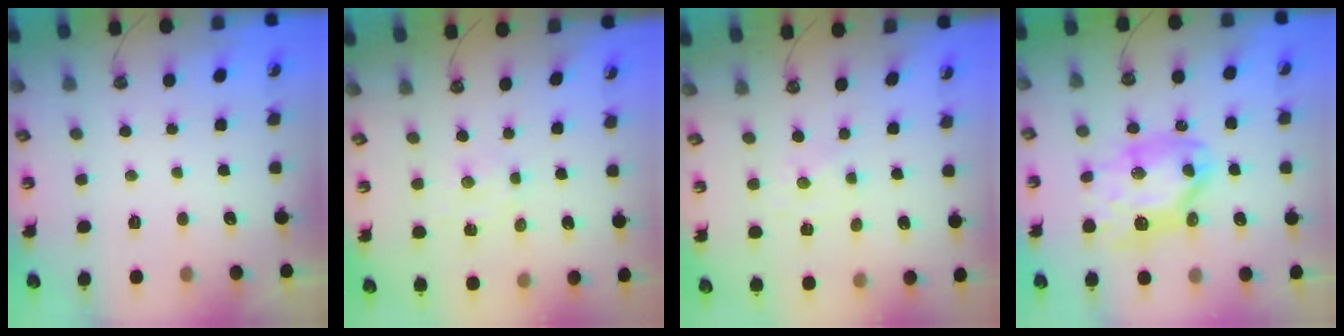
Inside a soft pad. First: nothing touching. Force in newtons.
{"total": 2.3, "press": 2.3, "slide": 0.3}
{"total": 0.0}
{"total": 14.9, "press": 14.8, "slide": 1.7}